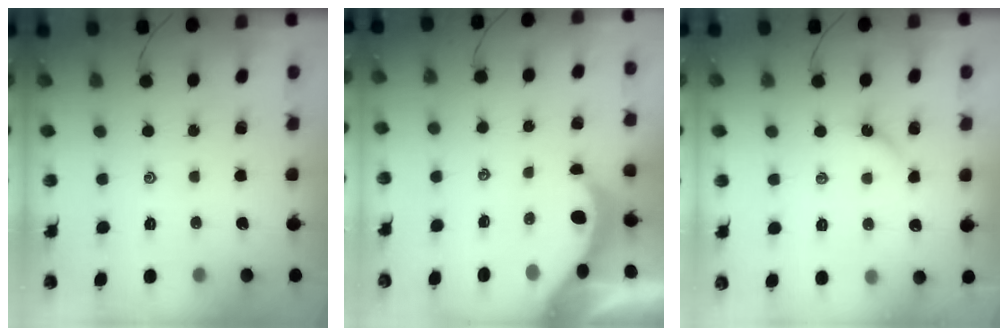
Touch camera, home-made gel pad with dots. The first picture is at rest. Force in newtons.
{"total": 3.9, "press": 3.9, "slide": 0.4}
{"total": 2.7, "press": 2.6, "slide": 0.6}